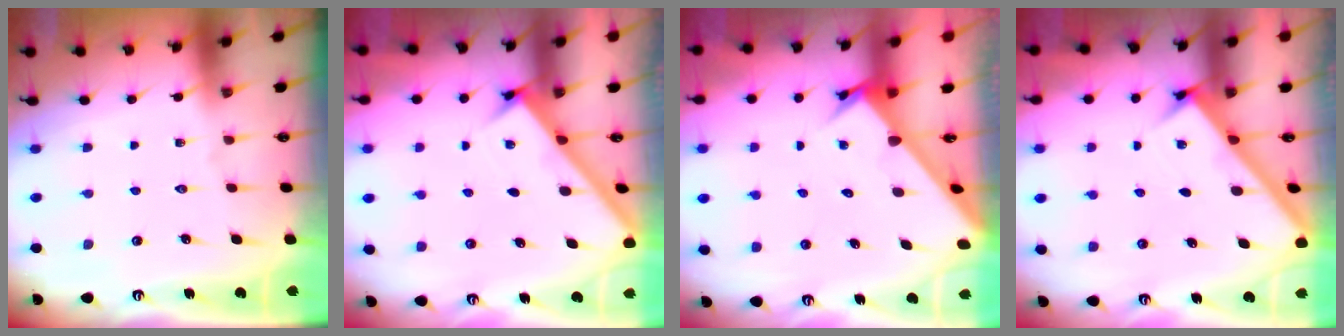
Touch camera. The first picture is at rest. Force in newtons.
{"total": 2.9, "press": 2.8, "slide": 0.3}
{"total": 2.7, "press": 2.7, "slide": 0.2}
{"total": 2.5, "press": 2.5, "slide": 0.3}